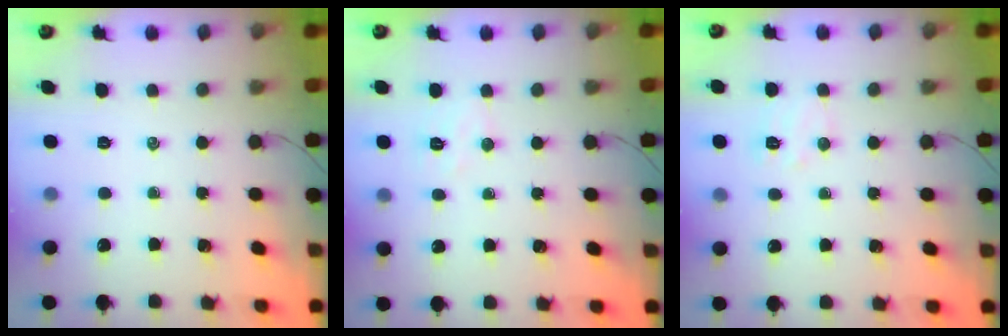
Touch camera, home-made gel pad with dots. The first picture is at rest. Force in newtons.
{"total": 5.6, "press": 5.5, "slide": 1.0}
{"total": 5.1, "press": 4.9, "slide": 1.1}